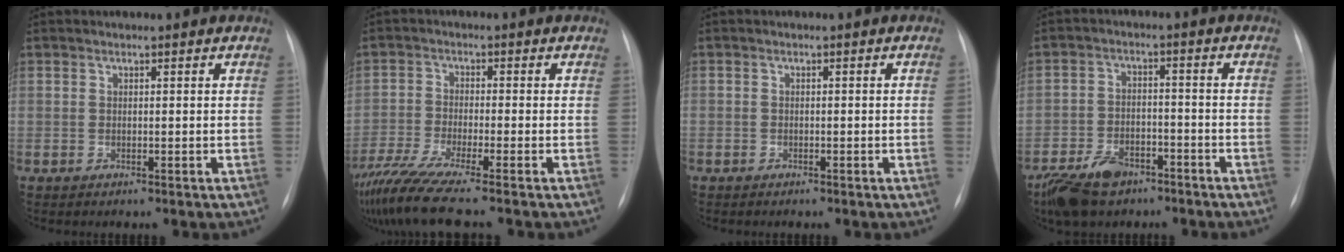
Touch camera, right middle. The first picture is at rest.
{"total": 9.6, "force": [-7.7, -1.0, 5.6], "torque": [-0.105, -0.030, -0.135]}
{"total": 0.5, "force": [-0.3, 0.0, 0.4], "torque": [-0.007, 0.005, -0.006]}
{"total": 9.1, "force": [-6.2, 4.9, 4.5], "torque": [-0.090, -0.006, -0.103]}